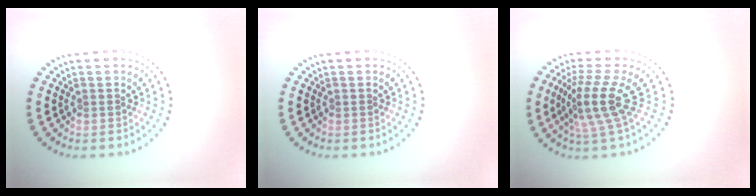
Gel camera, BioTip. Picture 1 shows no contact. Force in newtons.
{"total": 0.0}
{"total": 4.0, "press": 2.7, "slide": 2.9}